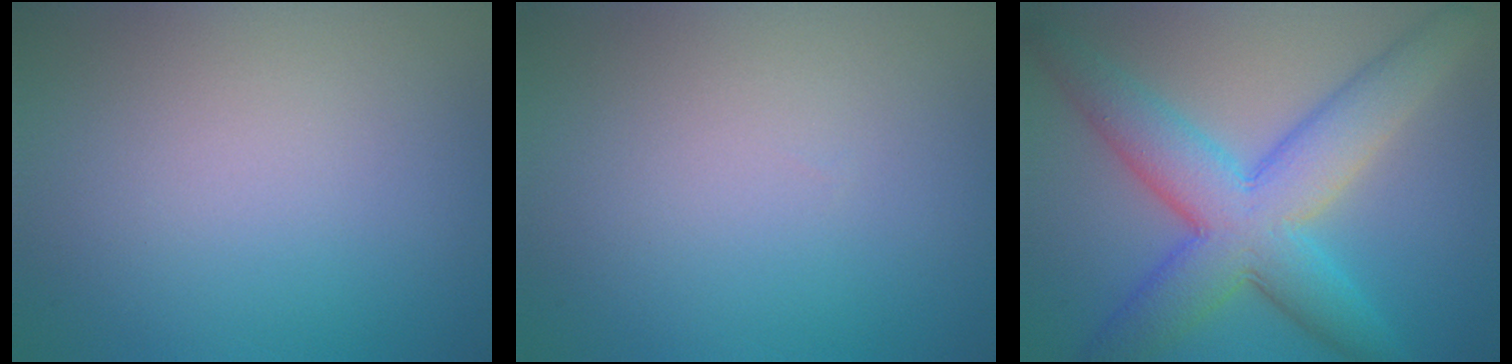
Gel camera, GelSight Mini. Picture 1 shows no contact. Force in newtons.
{"total": 0.0}
{"total": 8.8, "press": 8.8, "slide": 0.1}